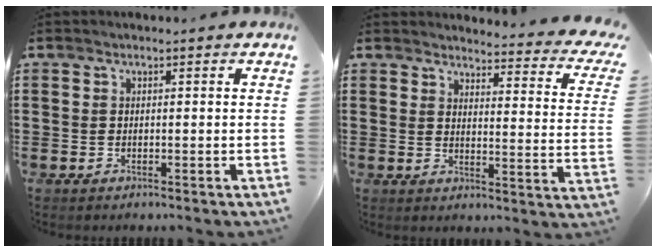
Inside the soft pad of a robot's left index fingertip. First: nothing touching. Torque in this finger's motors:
{"motor_torque": [1.10, 1.04, 0.15, 0.03]}